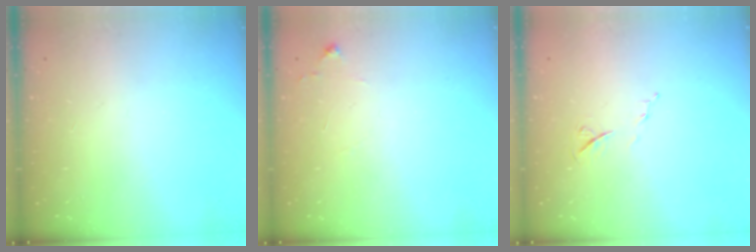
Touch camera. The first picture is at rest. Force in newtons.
{"total": 6.7, "press": 6.7, "slide": 0.9}
{"total": 6.1, "press": 5.9, "slide": 1.5}